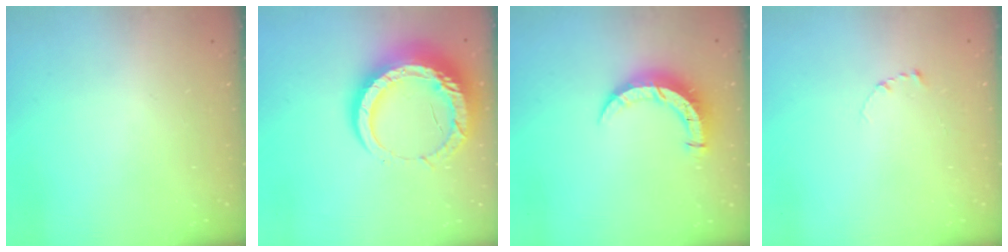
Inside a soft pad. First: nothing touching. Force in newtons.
{"total": 17.1, "press": 17.0, "slide": 1.6}
{"total": 8.2, "press": 8.2, "slide": 0.6}
{"total": 2.3, "press": 2.3, "slide": 0.2}